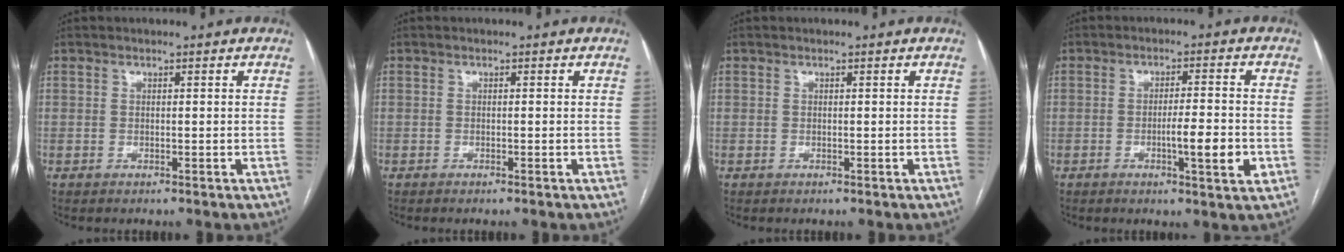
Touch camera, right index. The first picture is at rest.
{"total": 0.0}
{"total": 0.0}
{"total": 6.4, "force": [-1.7, 0.6, 6.1], "torque": [-0.095, -0.007, -0.026]}